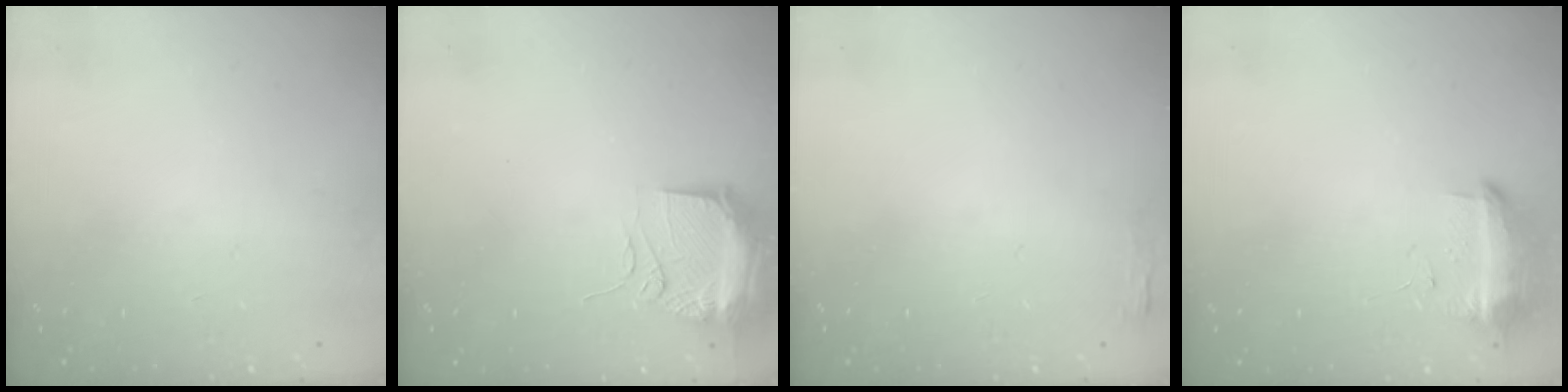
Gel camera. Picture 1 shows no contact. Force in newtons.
{"total": 14.7, "press": 10.7, "slide": 10.1}
{"total": 2.7, "press": 2.6, "slide": 0.8}
{"total": 10.7, "press": 10.6, "slide": 0.7}